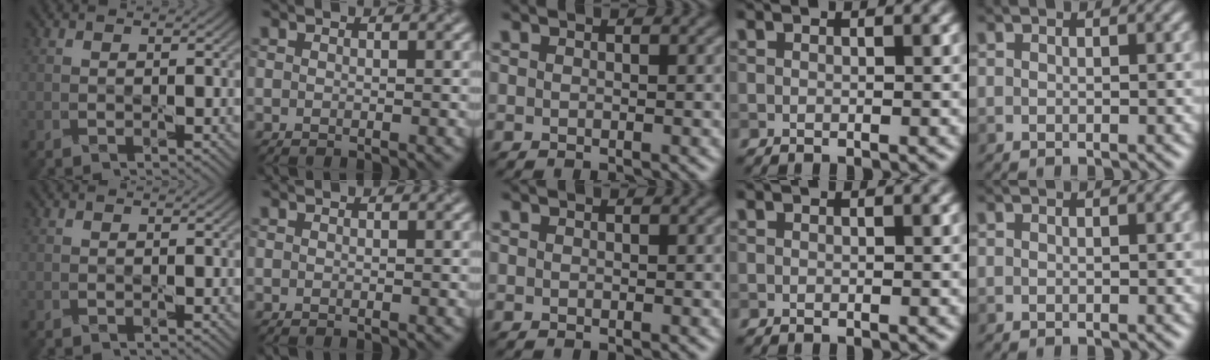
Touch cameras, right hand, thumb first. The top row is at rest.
{}